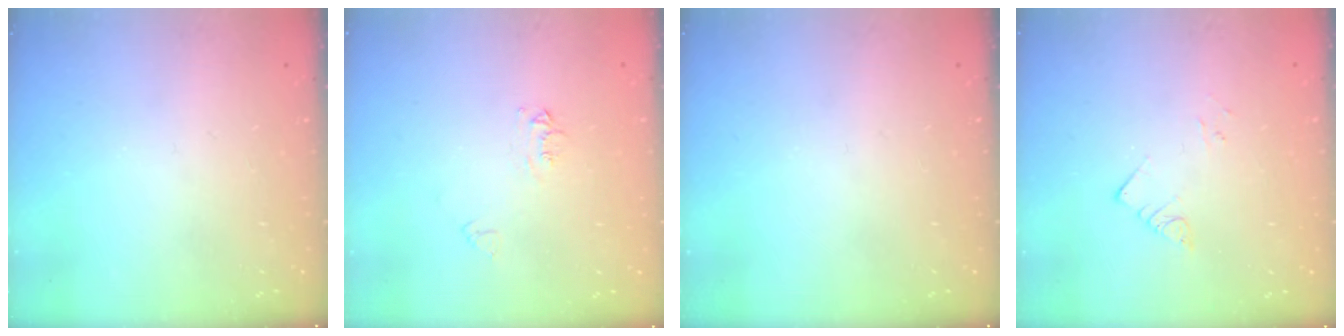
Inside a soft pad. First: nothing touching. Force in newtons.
{"total": 5.0, "press": 5.0, "slide": 0.6}
{"total": 0.0}
{"total": 3.3, "press": 3.3, "slide": 0.2}